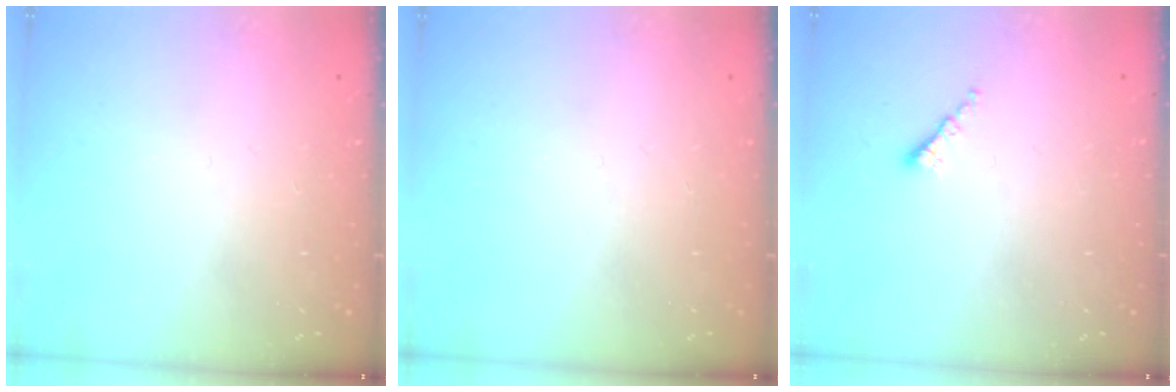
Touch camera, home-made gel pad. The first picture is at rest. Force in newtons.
{"total": 0.0}
{"total": 0.8, "press": 0.8, "slide": 0.2}